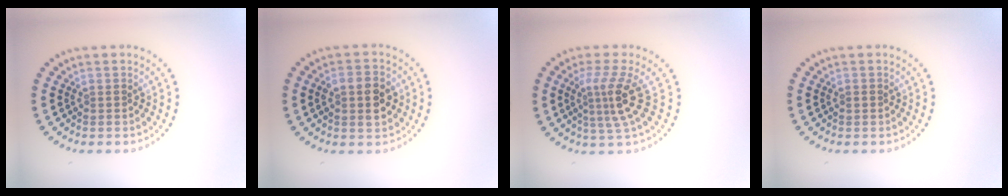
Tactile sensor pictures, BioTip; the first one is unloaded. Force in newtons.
{"total": 3.8, "press": 3.8, "slide": 0.1}
{"total": 3.7, "press": 2.6, "slide": 2.6}
{"total": 0.6, "press": 0.6, "slide": 0.1}